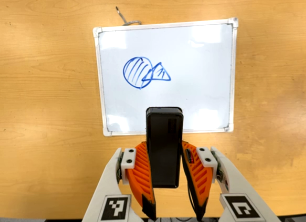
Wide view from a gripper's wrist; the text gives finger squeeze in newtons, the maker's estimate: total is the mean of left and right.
{"total": 5.1, "left": 3.6, "right": 6.6}